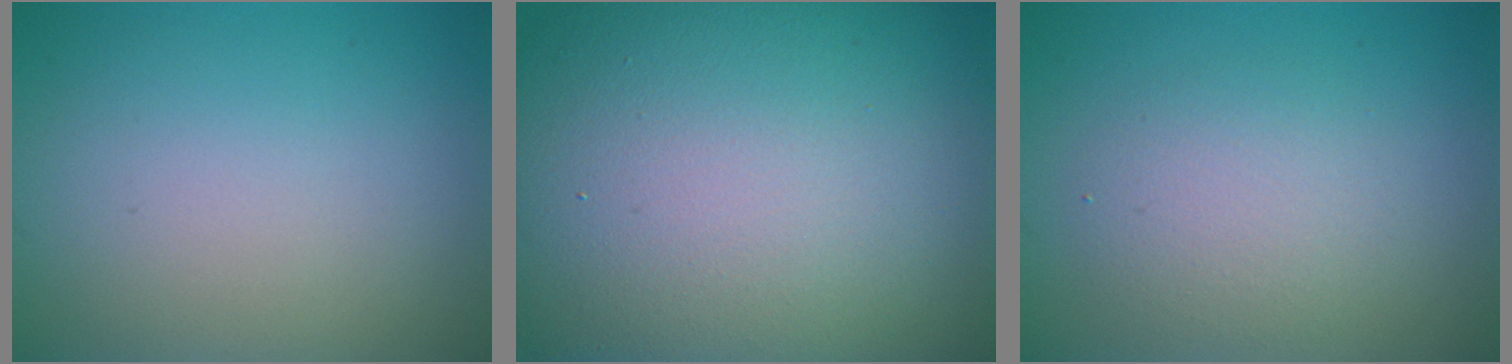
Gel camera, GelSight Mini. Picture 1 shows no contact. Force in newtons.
{"total": 21.1, "press": 21.0, "slide": 1.3}
{"total": 3.1, "press": 3.1, "slide": 0.1}